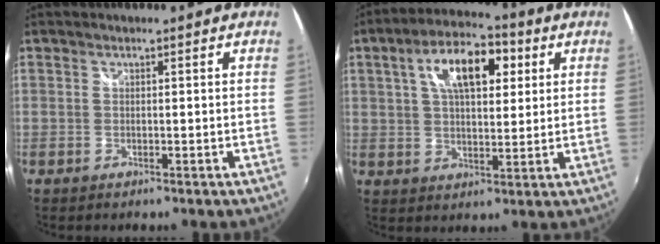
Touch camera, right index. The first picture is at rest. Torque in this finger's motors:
{"motor_torque": [0.93, 0.71, 0.35, 0.14]}